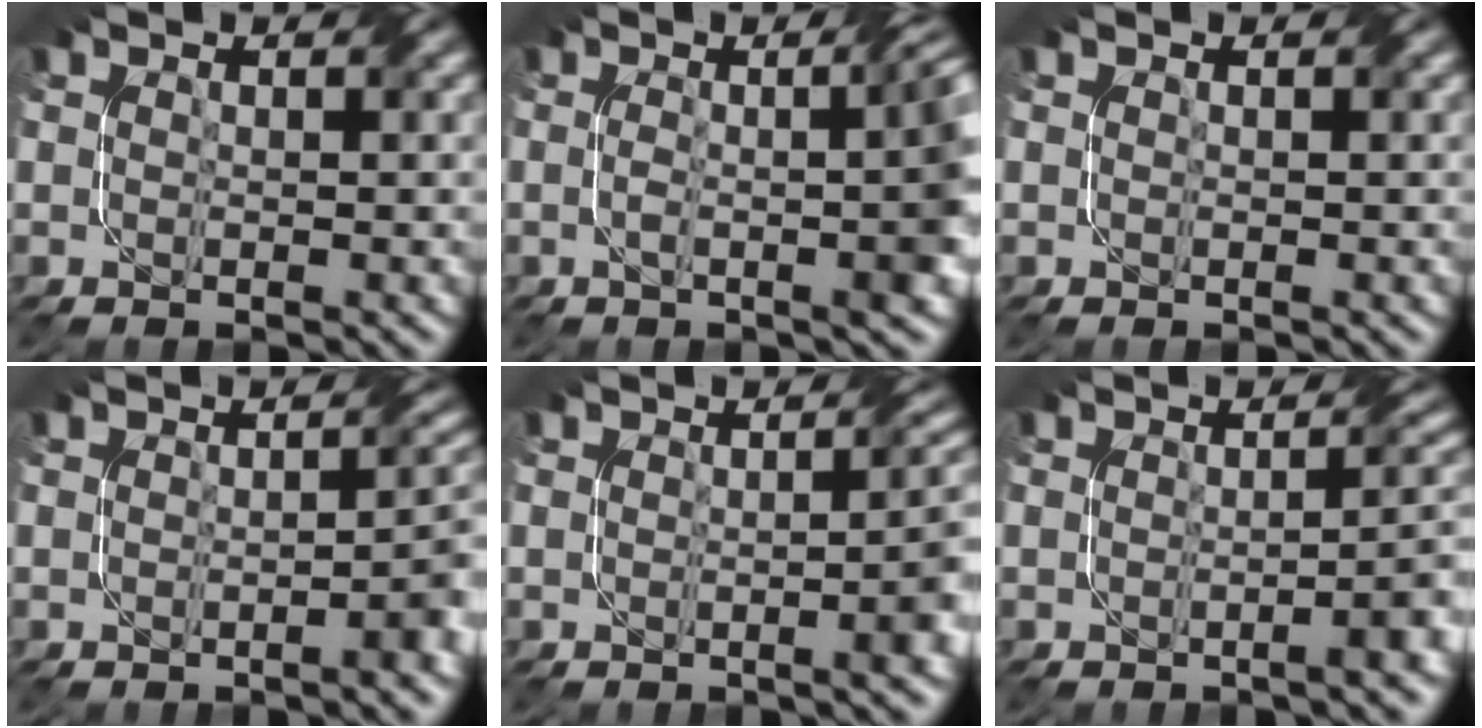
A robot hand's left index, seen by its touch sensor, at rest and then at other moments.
{"total": 8.3, "force": [0.0, 3.0, 7.7], "torque": [-0.070, 0.016, -0.007]}
{"total": 0.0}
{"total": 2.9, "force": [-0.8, 0.7, 2.7], "torque": [-0.025, 0.011, -0.014]}
{"total": 5.0, "force": [-0.4, 1.6, 4.7], "torque": [-0.033, 0.009, -0.005]}
{"total": 3.7, "force": [-0.9, 0.9, 3.5], "torque": [-0.026, 0.011, -0.018]}